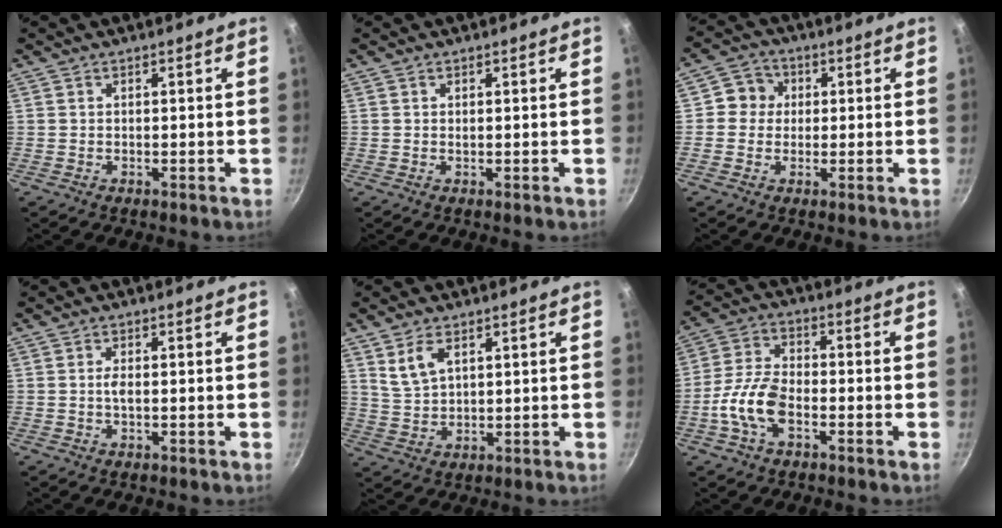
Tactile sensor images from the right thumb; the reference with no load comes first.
{"total": 0.0}
{"total": 5.2, "force": [0.6, 4.9, 1.5], "torque": [0.009, 0.009, -0.004]}
{"total": 1.6, "force": [-0.1, 0.5, 1.5], "torque": [-0.033, 0.002, -0.005]}
{"total": 5.4, "force": [2.8, 2.8, 3.7], "torque": [-0.063, -0.016, 0.063]}
{"total": 9.6, "force": [-3.3, 4.9, 7.6], "torque": [-0.149, 0.029, -0.074]}